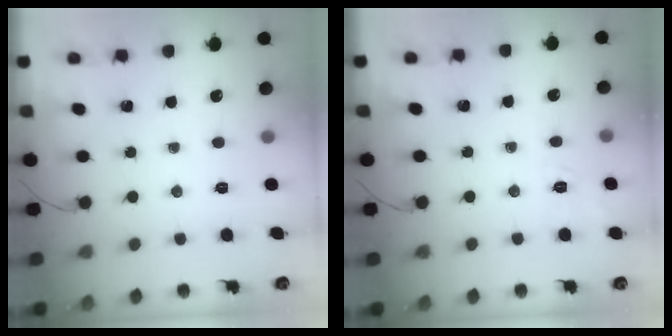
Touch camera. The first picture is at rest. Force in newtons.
{"total": 3.6, "press": 3.1, "slide": 1.8}